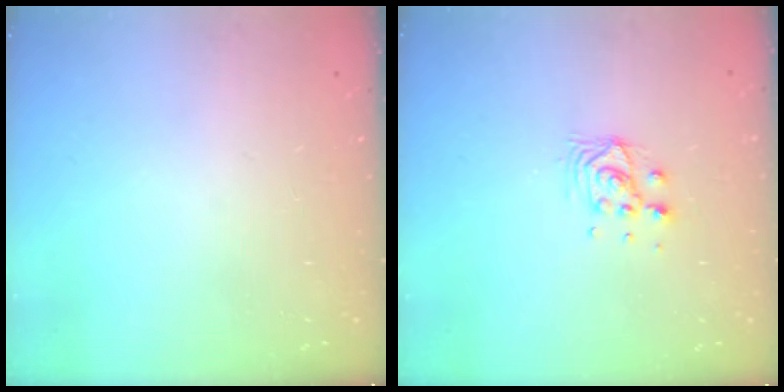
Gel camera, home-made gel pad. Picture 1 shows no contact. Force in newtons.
{"total": 7.6, "press": 7.6, "slide": 0.3}